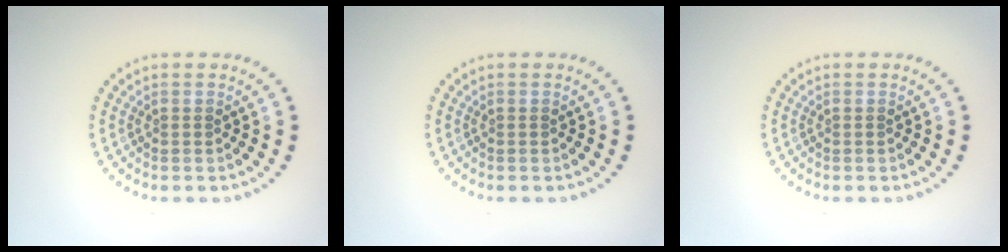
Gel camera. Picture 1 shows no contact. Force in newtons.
{"total": 0.0}
{"total": 0.0}